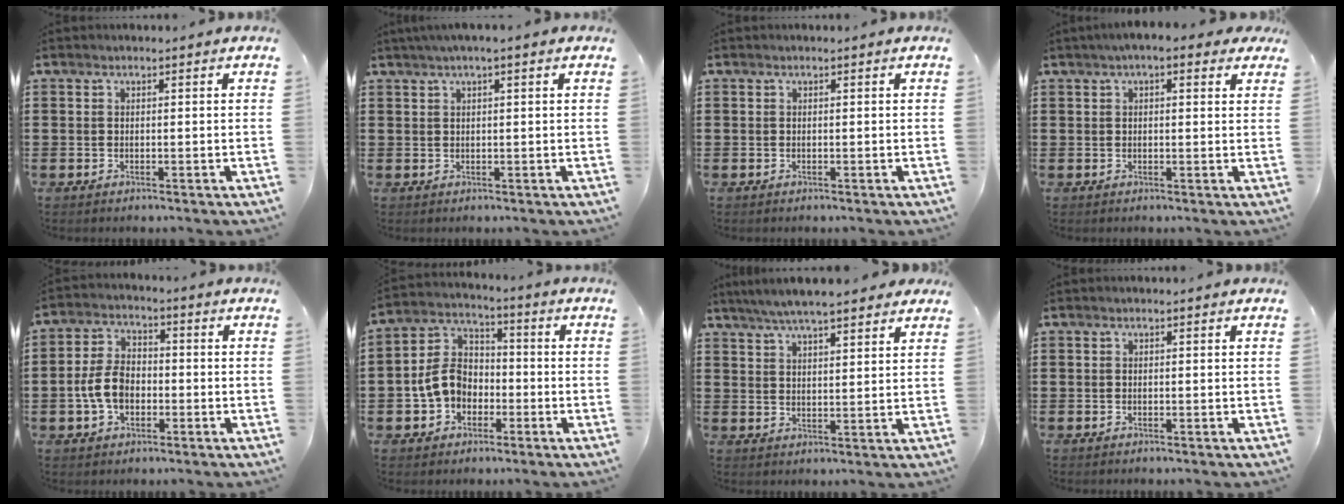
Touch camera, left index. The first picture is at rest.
{"total": 1.7, "force": [0.9, 0.0, 1.5], "torque": [-0.029, 0.000, 0.015]}
{"total": 0.0}
{"total": 3.0, "force": [1.7, 0.9, 2.2], "torque": [-0.048, 0.006, 0.030]}
{"total": 6.8, "force": [-1.6, 4.4, 4.9], "torque": [-0.123, 0.003, -0.037]}
{"total": 8.0, "force": [-2.1, 6.3, 4.4], "torque": [-0.115, 0.017, -0.044]}
{"total": 5.5, "force": [4.9, 0.7, 2.5], "torque": [-0.062, -0.008, 0.087]}
{"total": 0.0}